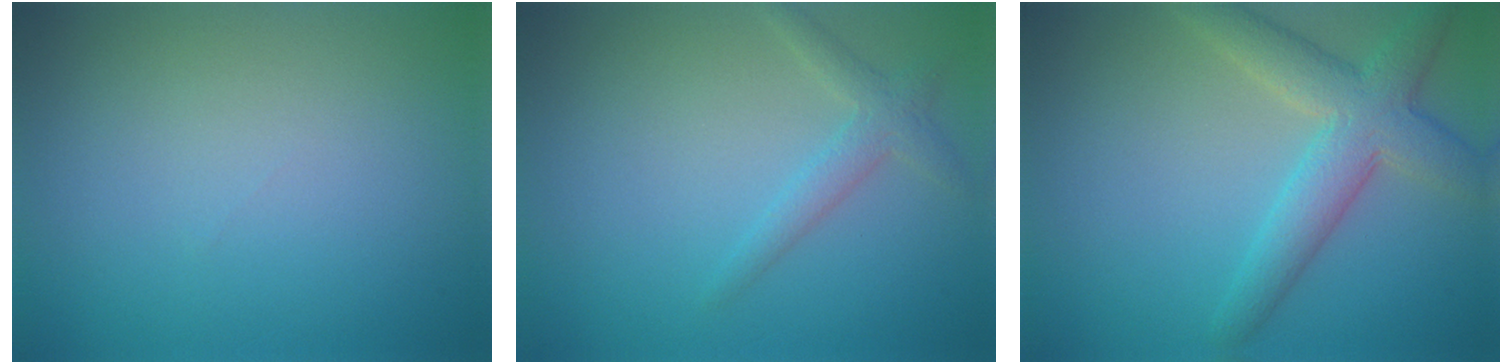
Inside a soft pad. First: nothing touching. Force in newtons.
{"total": 1.9, "press": 1.9, "slide": 0.1}
{"total": 4.3, "press": 4.3, "slide": 0.3}